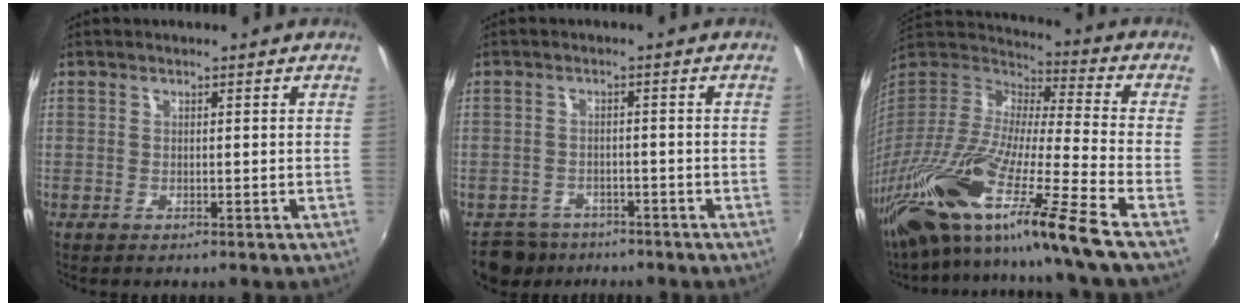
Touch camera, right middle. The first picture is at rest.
{"total": 5.5, "force": [-4.6, 3.0, 0.6], "torque": [-0.029, -0.001, -0.076]}
{"total": 25.6, "force": [-18.3, -1.4, 17.8], "torque": [-0.288, -0.068, -0.337]}